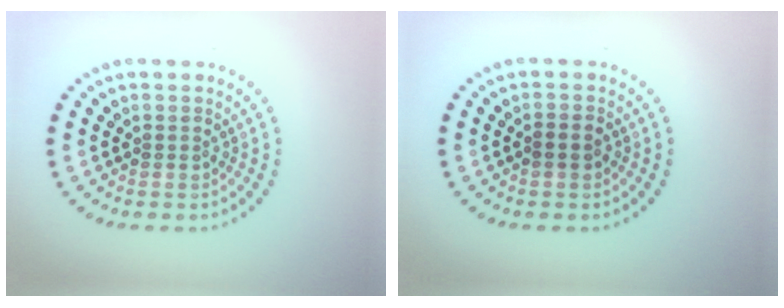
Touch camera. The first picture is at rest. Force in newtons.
{"total": 1.2, "press": 1.1, "slide": 0.4}